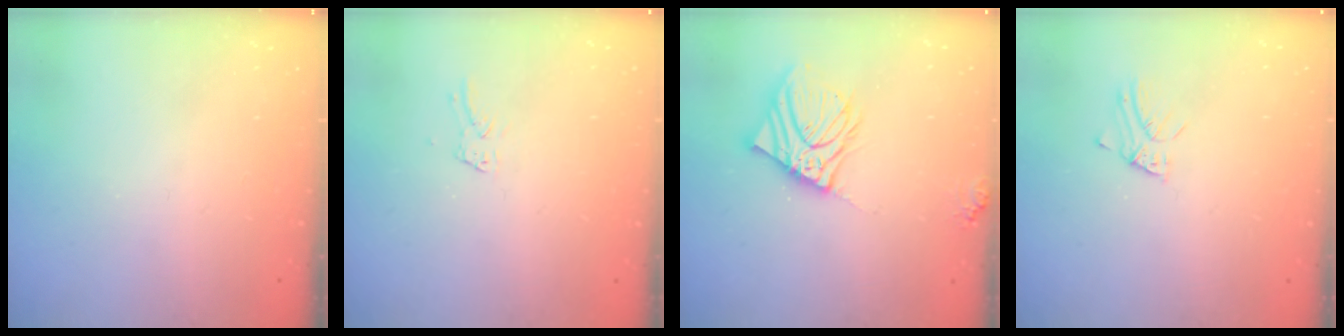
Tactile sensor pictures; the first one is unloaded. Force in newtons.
{"total": 1.9, "press": 1.9, "slide": 0.1}
{"total": 12.2, "press": 12.0, "slide": 2.1}
{"total": 2.1, "press": 2.1, "slide": 0.1}